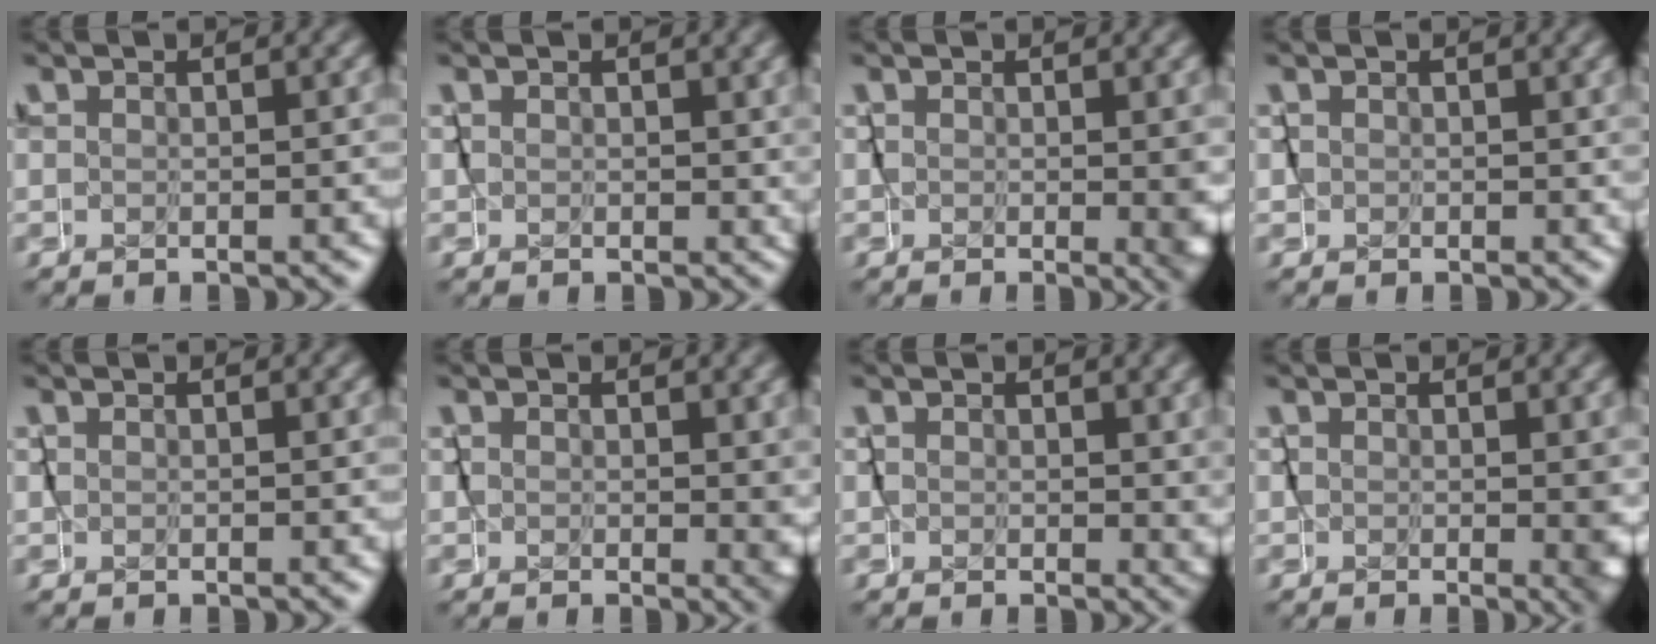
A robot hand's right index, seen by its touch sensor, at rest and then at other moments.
{"total": 1.2, "force": [0.2, 1.0, 0.6], "torque": [-0.010, -0.004, 0.004]}
{"total": 2.3, "force": [0.0, 0.8, 2.1], "torque": [-0.019, -0.014, 0.005]}
{"total": 1.8, "force": [0.1, 1.6, 0.9], "torque": [-0.019, -0.002, -0.001]}
{"total": 0.0}
{"total": 2.0, "force": [0.2, 0.9, 1.7], "torque": [-0.015, -0.011, 0.006]}
{"total": 1.8, "force": [0.4, 1.0, 1.4], "torque": [-0.011, -0.008, 0.007]}
{"total": 2.3, "force": [0.0, 0.8, 2.2], "torque": [-0.019, -0.014, 0.004]}